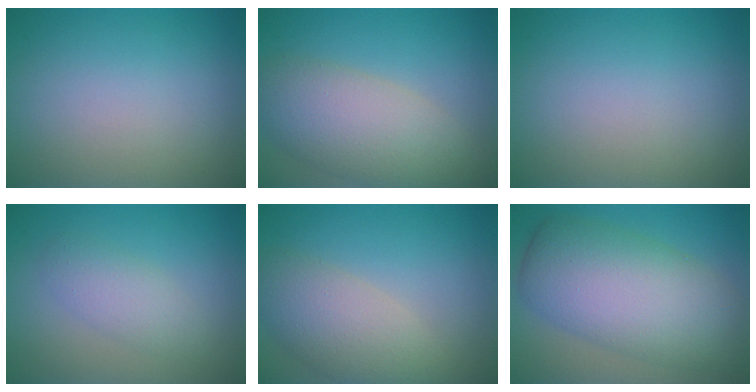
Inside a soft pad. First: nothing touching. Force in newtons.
{"total": 7.1, "press": 7.1, "slide": 0.5}
{"total": 0.0}
{"total": 2.5, "press": 2.5, "slide": 0.1}
{"total": 5.2, "press": 5.2, "slide": 0.3}
{"total": 10.0, "press": 10.0, "slide": 0.5}